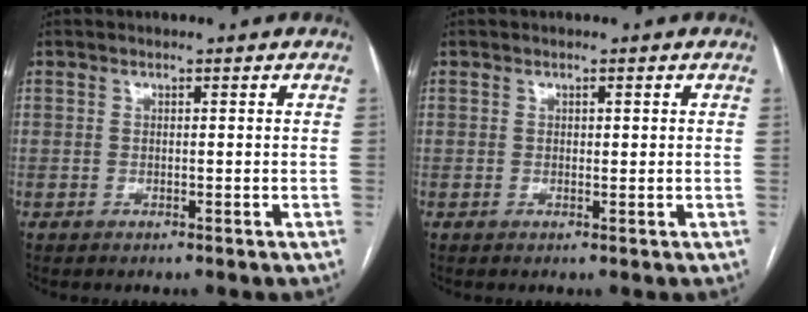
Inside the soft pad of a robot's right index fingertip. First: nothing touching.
{"total": 0.7, "force": [0.3, 0.4, 0.5], "torque": [-0.005, 0.000, 0.003]}